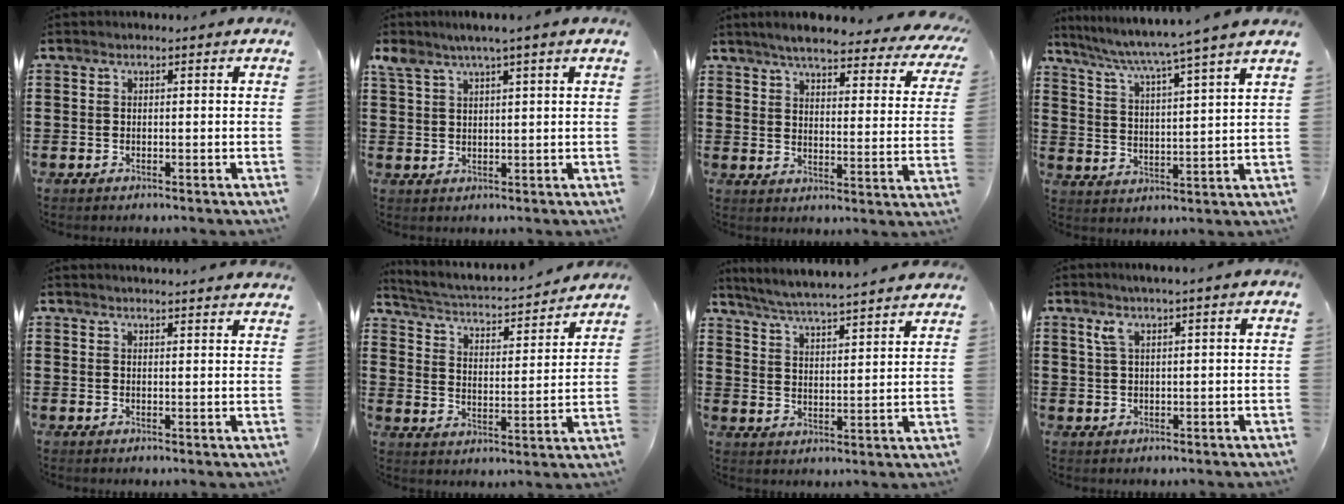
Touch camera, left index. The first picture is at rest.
{"total": 3.3, "force": [2.2, 0.2, 2.4], "torque": [-0.054, 0.001, 0.039]}
{"total": 5.4, "force": [4.8, 0.4, 2.3], "torque": [-0.060, -0.032, 0.077]}
{"total": 4.7, "force": [3.9, -1.3, 2.2], "torque": [-0.063, -0.040, 0.056]}
{"total": 2.2, "force": [2.2, -0.4, 0.0], "torque": [-0.006, -0.006, 0.043]}
{"total": 2.3, "force": [2.2, 0.3, 0.9], "torque": [-0.035, -0.029, 0.025]}
{"total": 5.2, "force": [5.0, -0.7, 1.4], "torque": [-0.051, -0.039, 0.081]}
{"total": 2.8, "force": [1.5, 0.3, 2.3], "torque": [-0.050, 0.002, 0.026]}